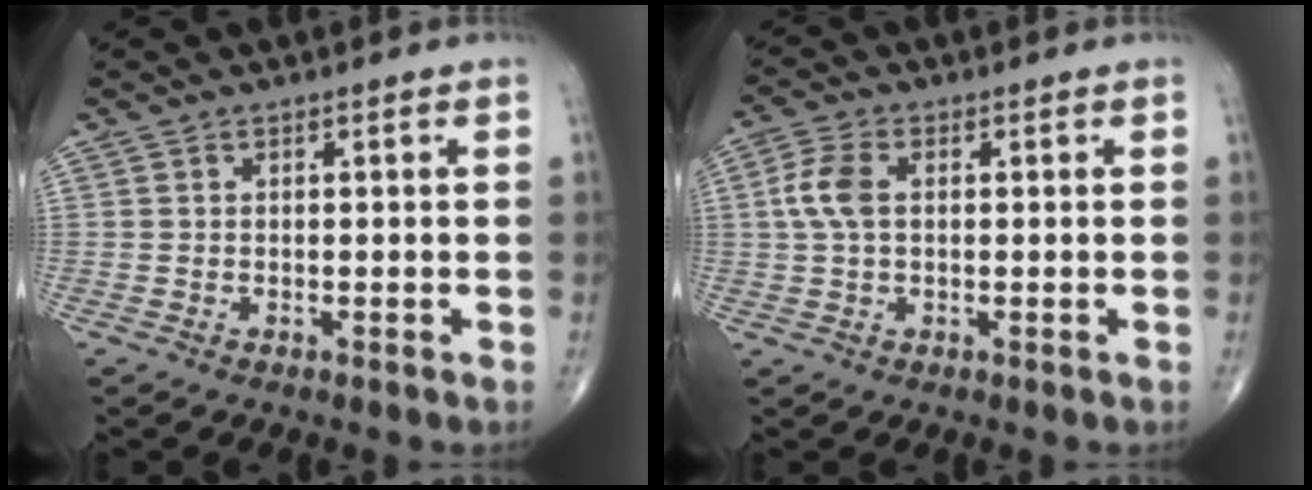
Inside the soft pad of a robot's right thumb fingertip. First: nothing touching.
{"total": 5.5, "force": [0.7, 3.2, 4.4], "torque": [-0.107, 0.013, 0.009]}